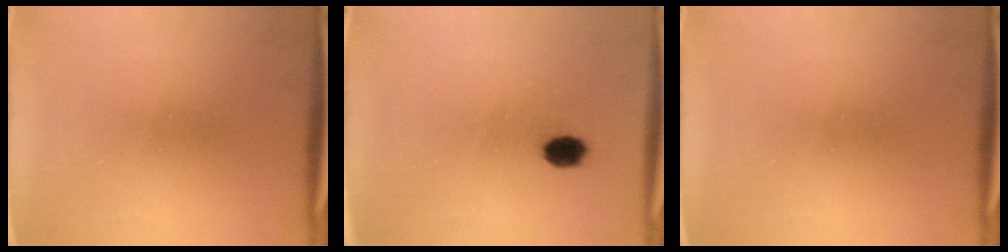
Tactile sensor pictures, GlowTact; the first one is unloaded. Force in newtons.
{"total": 3.9}
{"total": 0.0}